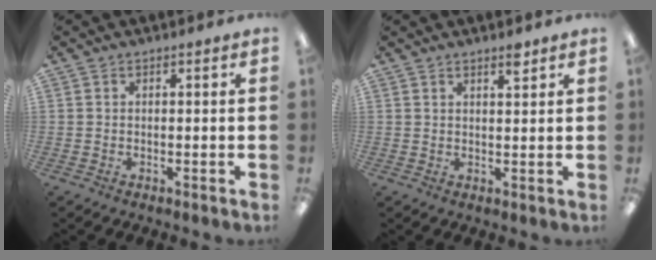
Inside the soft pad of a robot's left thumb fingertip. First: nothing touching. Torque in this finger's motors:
{"motor_torque": [0.06, 0.11, -0.11, -0.28, -0.01]}